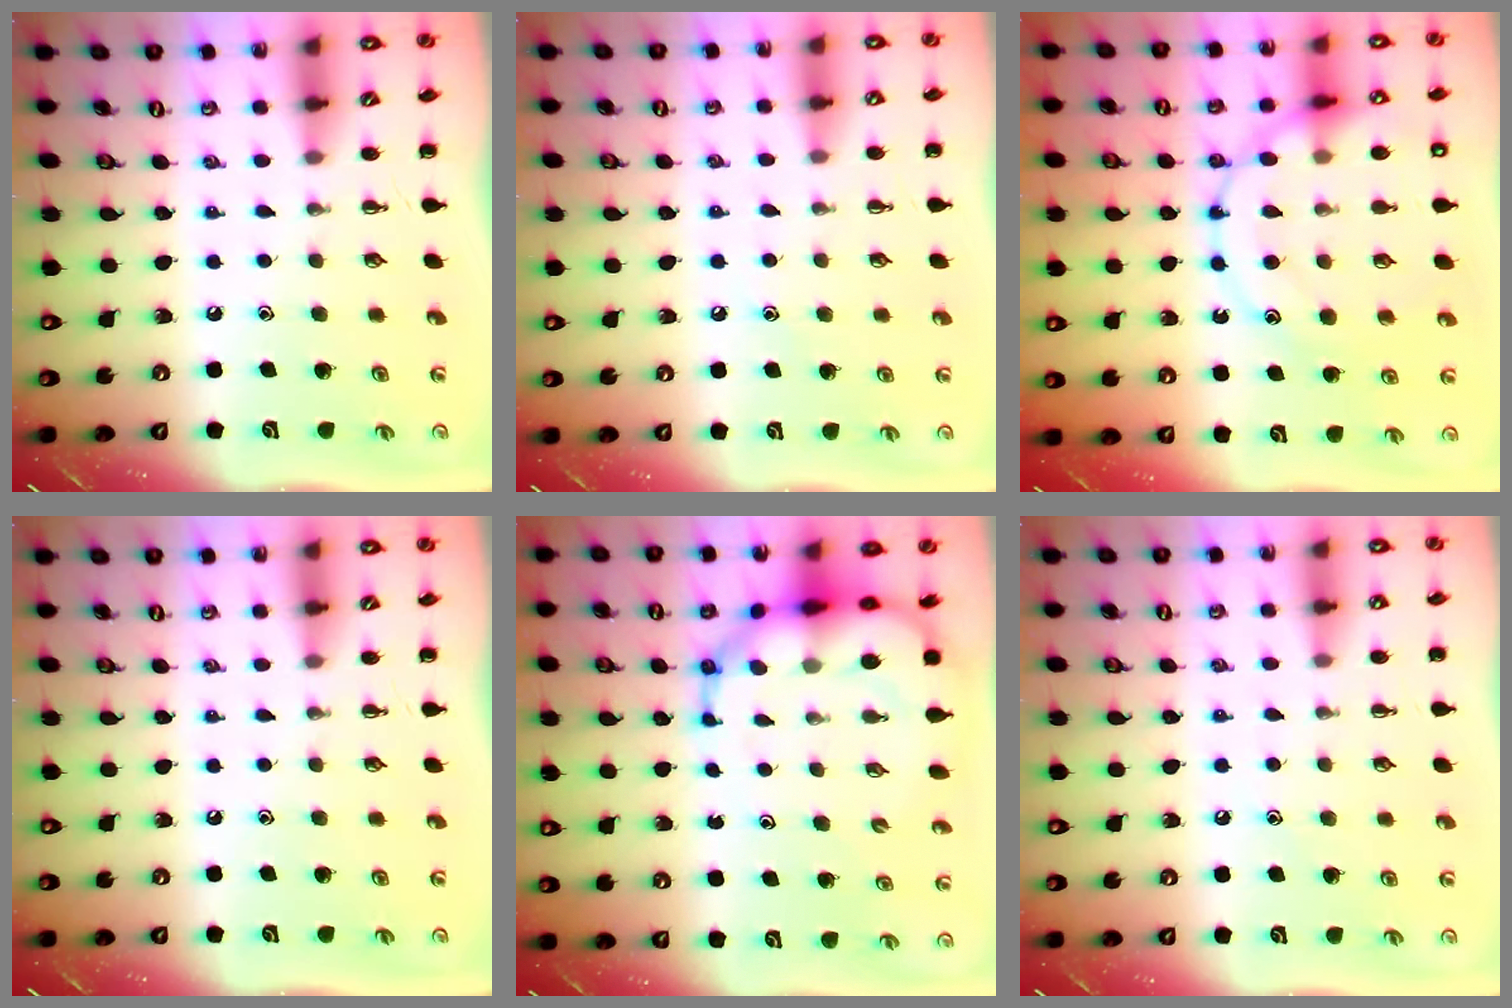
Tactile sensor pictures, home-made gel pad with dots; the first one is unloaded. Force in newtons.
{"total": 5.8, "press": 5.5, "slide": 1.7}
{"total": 18.3, "press": 18.3, "slide": 1.4}
{"total": 0.0}
{"total": 12.0, "press": 11.5, "slide": 3.2}
{"total": 6.6, "press": 6.4, "slide": 1.6}